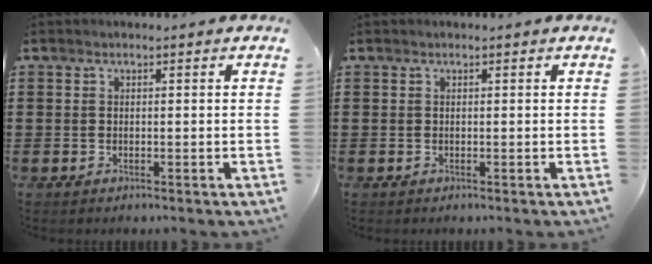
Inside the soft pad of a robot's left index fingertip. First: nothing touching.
{"total": 0.0}